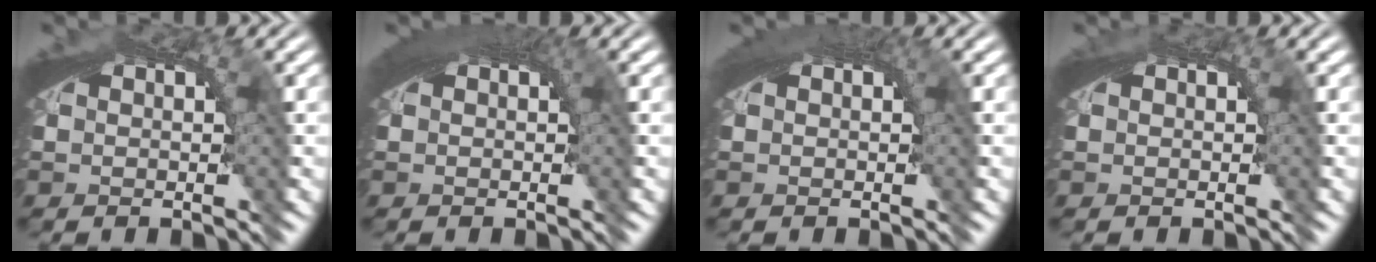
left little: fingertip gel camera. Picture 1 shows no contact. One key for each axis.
{"total": 2.3, "fx": 1.1, "fy": 0.6, "fz": 1.9, "tx": -0.017, "ty": 0.011, "tz": 0.012}
{"total": 1.7, "fx": 0.9, "fy": 0.4, "fz": 1.4, "tx": -0.011, "ty": 0.009, "tz": 0.011}
{"total": 0.0}